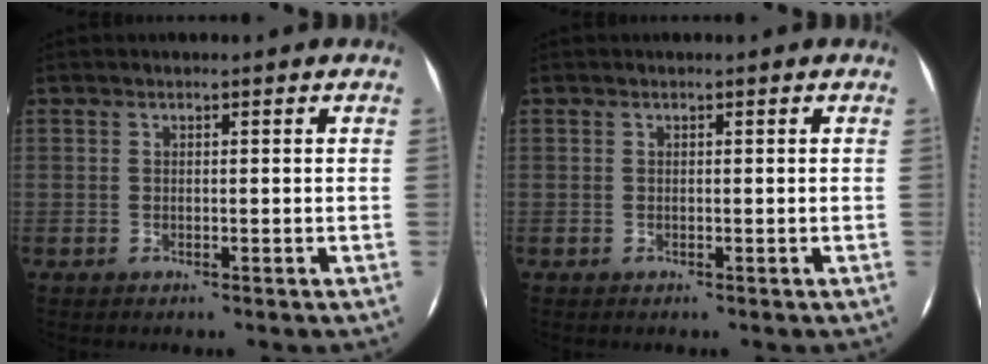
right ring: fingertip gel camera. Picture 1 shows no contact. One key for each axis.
{"total": 0.0}